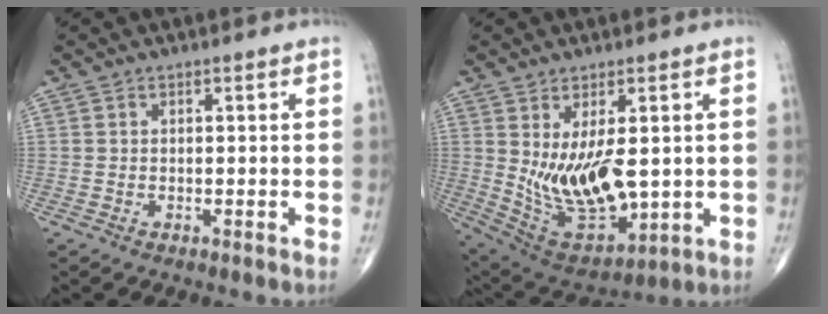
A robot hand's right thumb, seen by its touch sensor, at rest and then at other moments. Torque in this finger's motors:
{"motor_torque": [0.27, 0.30, 0.92, -0.10, 0.25]}